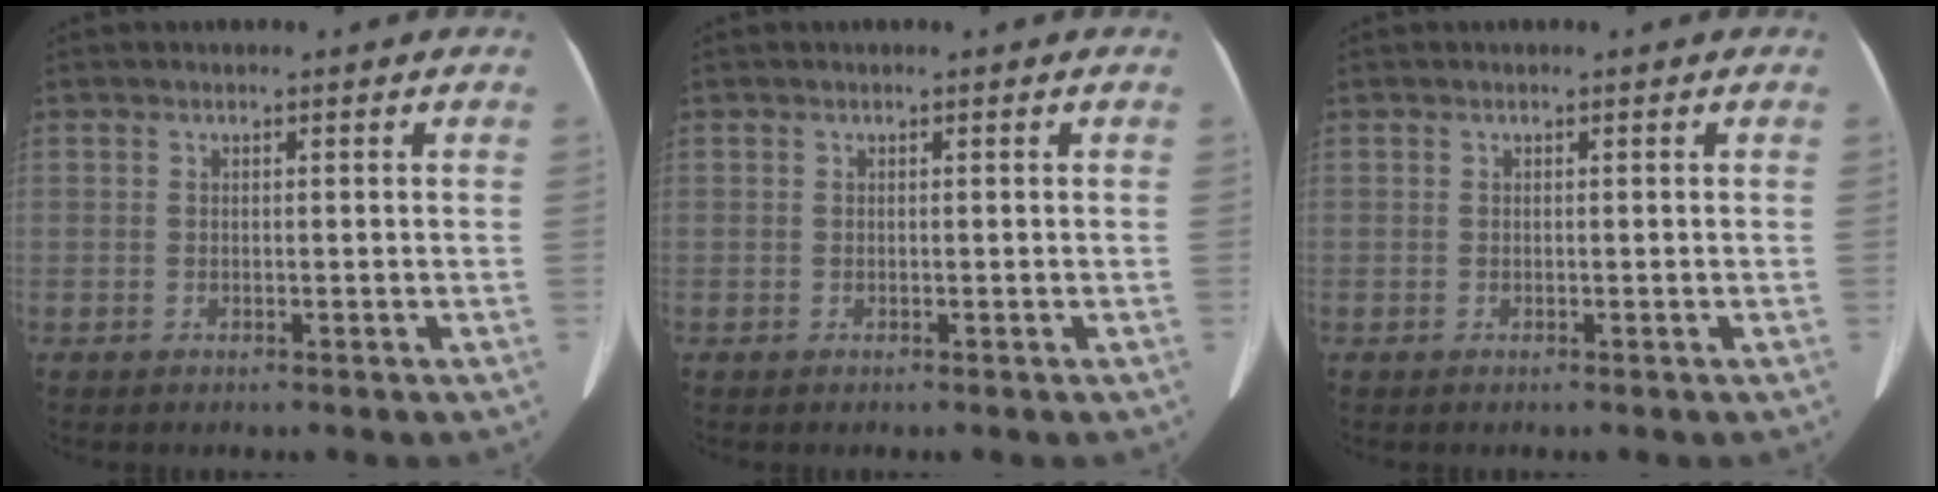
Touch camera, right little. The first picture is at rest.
{"total": 0.0}
{"total": 0.0}